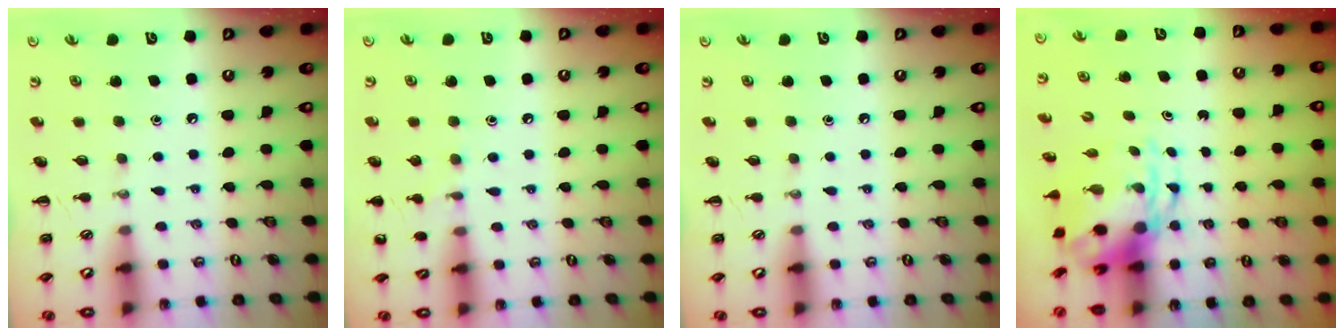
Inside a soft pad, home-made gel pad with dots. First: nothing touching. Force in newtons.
{"total": 6.6, "press": 6.3, "slide": 2.0}
{"total": 0.0}
{"total": 5.7, "press": 5.5, "slide": 1.5}